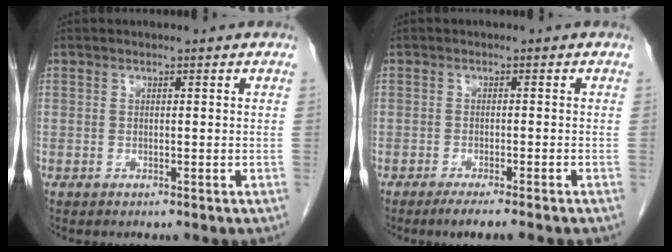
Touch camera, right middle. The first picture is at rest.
{"total": 4.3, "force": [-3.3, -0.3, 2.7], "torque": [-0.032, -0.007, -0.047]}